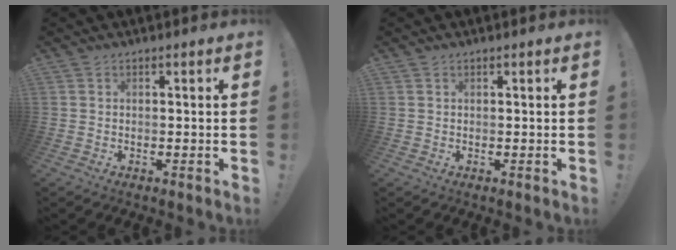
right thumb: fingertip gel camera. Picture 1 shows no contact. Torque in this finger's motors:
{"motor_torque": [-0.03, 0.08, -0.12, 0.15, 0.03]}